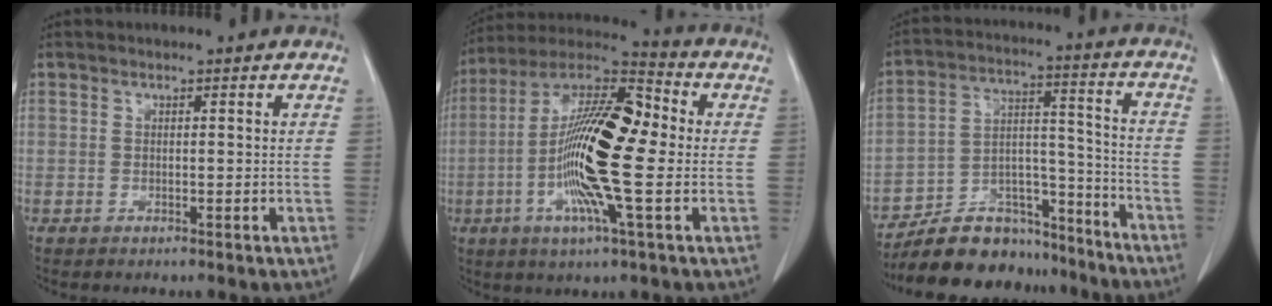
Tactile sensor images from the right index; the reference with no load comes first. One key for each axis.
{"total": 19.0, "fx": -1.1, "fy": 3.2, "fz": 18.8, "tx": -0.357, "ty": 0.014, "tz": -0.033}
{"total": 16.1, "fx": -14.2, "fy": 6.2, "fz": 4.3, "tx": -0.067, "ty": 0.045, "tz": -0.231}